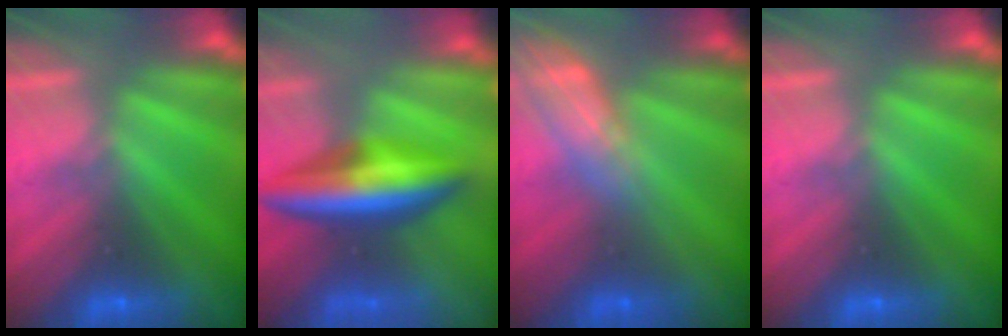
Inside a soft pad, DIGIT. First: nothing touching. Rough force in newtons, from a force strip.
{"total": 9.8}
{"total": 2.5}
{"total": 0.0}